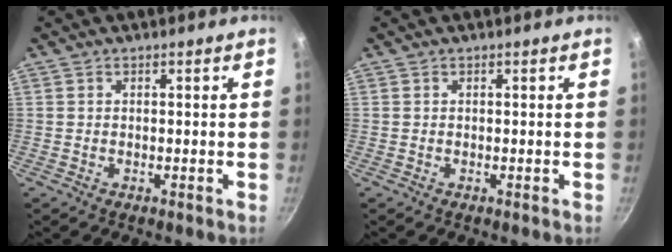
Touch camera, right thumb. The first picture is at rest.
{"total": 0.0}